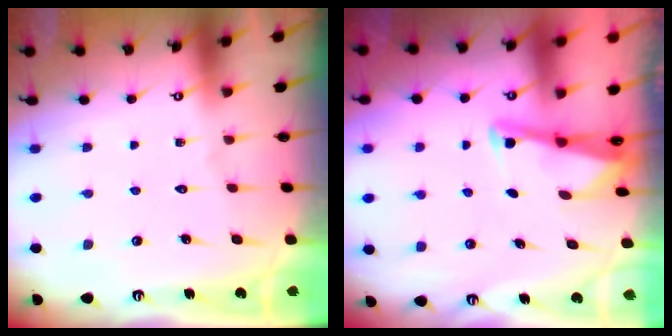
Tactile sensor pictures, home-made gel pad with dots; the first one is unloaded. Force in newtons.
{"total": 2.6, "press": 2.6, "slide": 0.1}